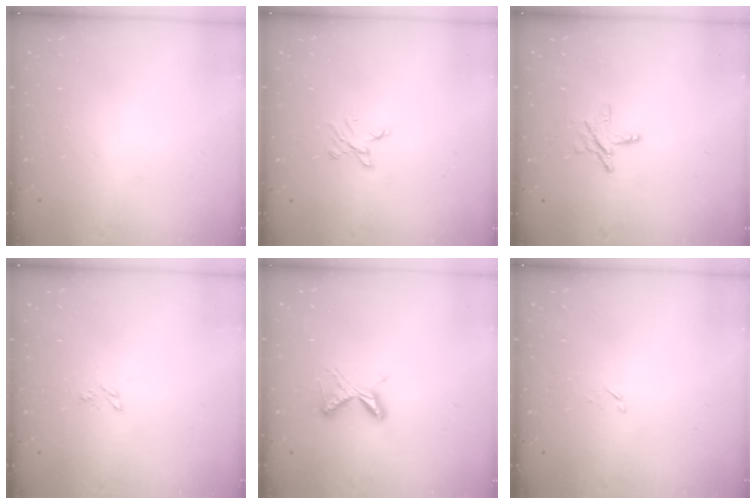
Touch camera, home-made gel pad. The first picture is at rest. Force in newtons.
{"total": 3.5, "press": 3.5, "slide": 0.4}
{"total": 5.4, "press": 5.4, "slide": 0.4}
{"total": 2.4, "press": 2.4, "slide": 0.2}
{"total": 6.1, "press": 6.0, "slide": 0.6}
{"total": 1.4, "press": 1.4, "slide": 0.2}